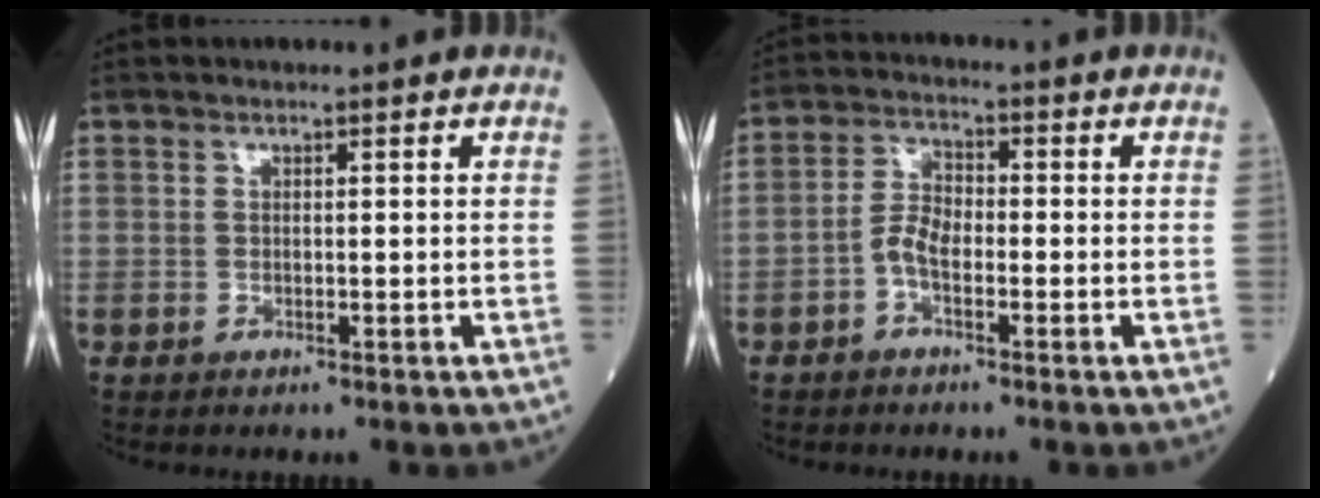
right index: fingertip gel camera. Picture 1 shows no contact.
{"total": 3.9, "force": [-1.6, 1.8, 3.0], "torque": [-0.059, 0.011, -0.038]}